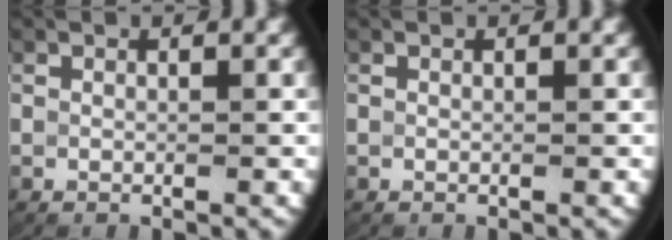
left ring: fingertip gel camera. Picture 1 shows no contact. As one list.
[{"total": 0.0}]